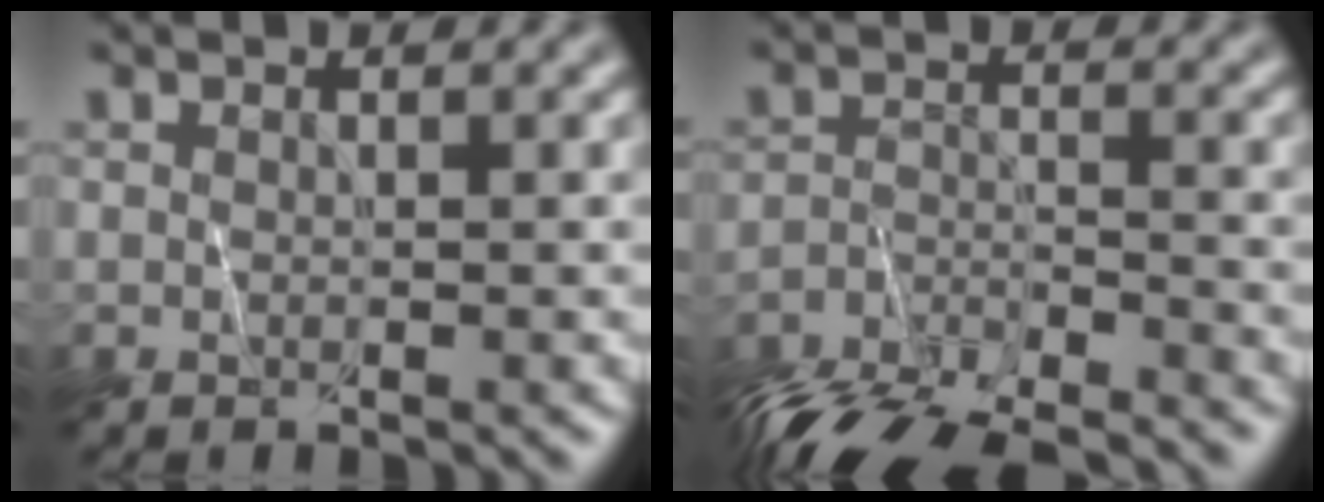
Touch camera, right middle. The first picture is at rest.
{"total": 8.8, "force": [-8.4, 1.2, 2.2], "torque": [-0.038, -0.022, -0.146]}